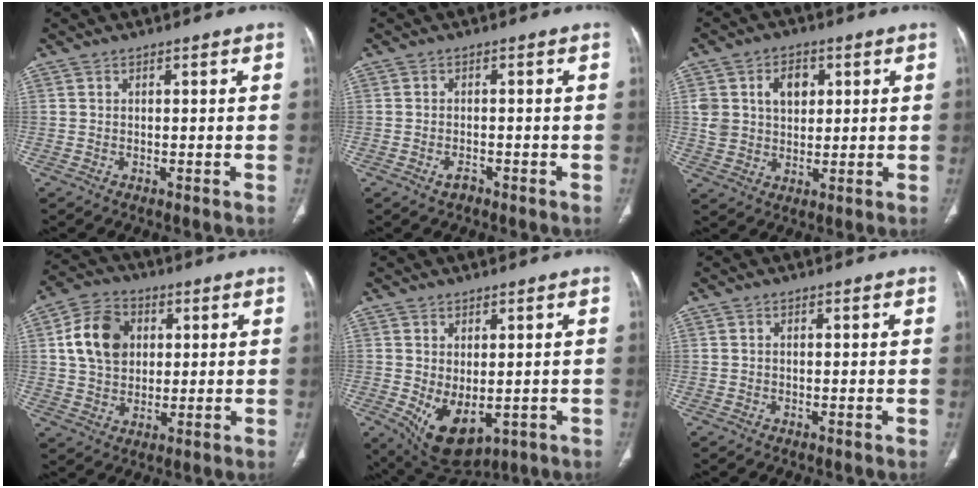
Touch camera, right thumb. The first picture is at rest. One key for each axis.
{"total": 1.7, "fx": -1.1, "fy": 0.9, "fz": 0.9, "tx": -0.018, "ty": 0.007, "tz": -0.017}
{"total": 8.8, "fx": 2.7, "fy": 6.6, "fz": 5.3, "tx": -0.060, "ty": -0.005, "tz": 0.052}
{"total": 11.4, "fx": 2.6, "fy": 8.8, "fz": 6.9, "tx": -0.106, "ty": 0.005, "tz": 0.044}
{"total": 9.3, "fx": -1.8, "fy": 5.3, "fz": 7.4, "tx": -0.112, "ty": -0.009, "tz": -0.001}
{"total": 0.0}